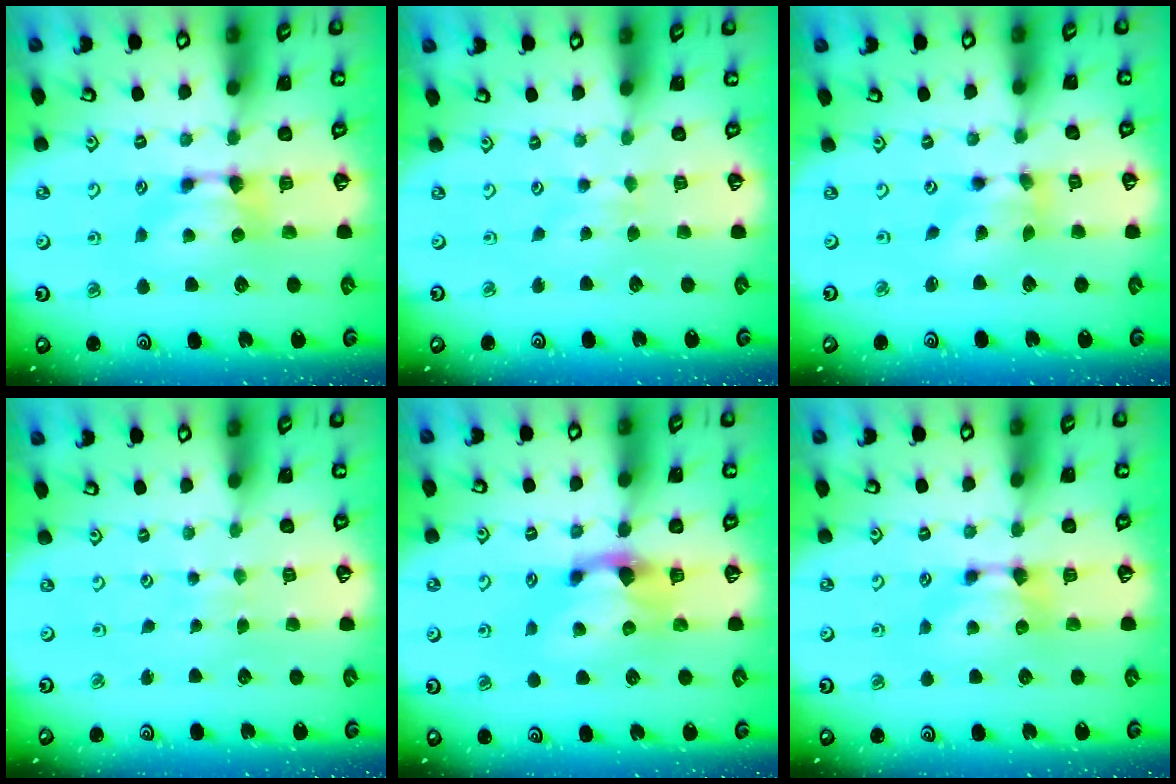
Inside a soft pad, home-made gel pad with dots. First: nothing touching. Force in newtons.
{"total": 2.7, "press": 2.7, "slide": 0.5}
{"total": 2.7, "press": 2.3, "slide": 1.4}
{"total": 4.8, "press": 4.8, "slide": 0.1}
{"total": 1.7, "press": 1.3, "slide": 1.1}
{"total": 0.0}